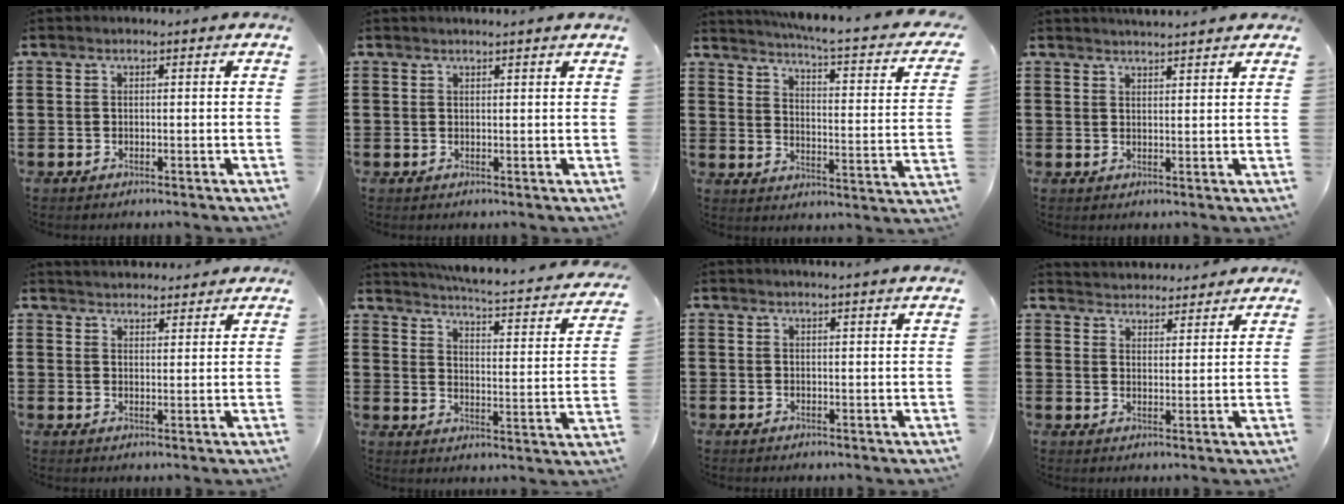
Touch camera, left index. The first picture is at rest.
{"total": 1.0, "force": [1.0, -0.2, 0.4], "torque": [-0.007, -0.003, 0.019]}
{"total": 4.6, "force": [3.6, -0.7, 2.7], "torque": [-0.067, -0.042, 0.048]}
{"total": 2.2, "force": [2.2, -0.1, 0.3], "torque": [-0.012, -0.004, 0.041]}
{"total": 3.1, "force": [3.1, 0.1, -0.1], "torque": [-0.009, -0.011, 0.058]}
{"total": 3.2, "force": [2.6, -0.5, 1.8], "torque": [-0.054, -0.034, 0.033]}
{"total": 1.6, "force": [1.5, -0.4, 0.3], "torque": [-0.008, -0.001, 0.029]}
{"total": 3.7, "force": [3.6, 0.1, -0.6], "torque": [-0.003, -0.019, 0.065]}